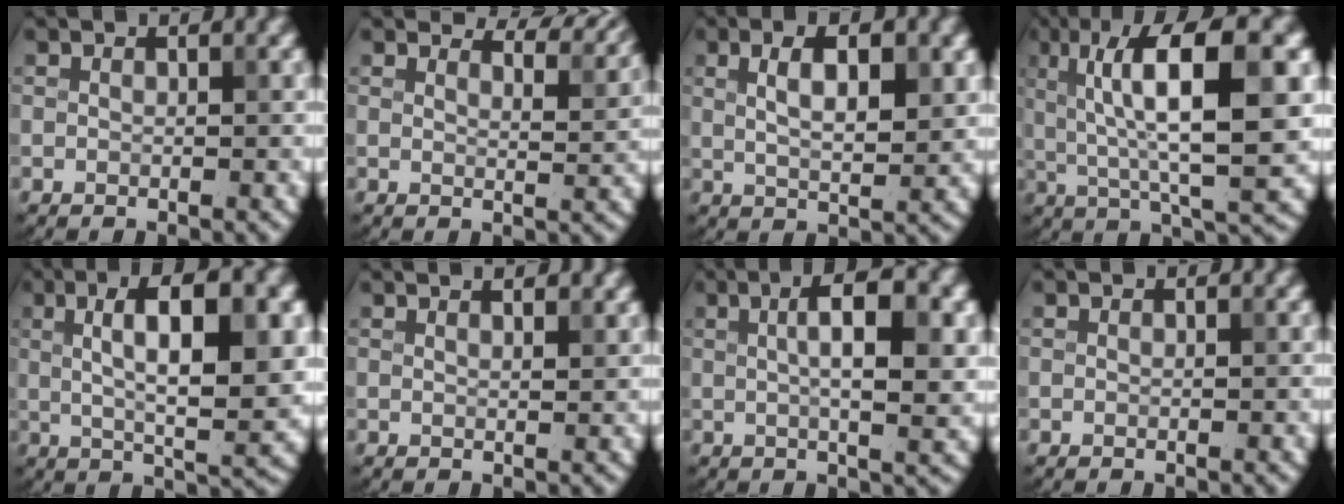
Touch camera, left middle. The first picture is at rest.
{"total": 5.6, "force": [5.2, 0.8, 1.8], "torque": [-0.030, 0.009, 0.057]}
{"total": 5.0, "force": [1.6, 1.8, 4.4], "torque": [-0.077, 0.001, 0.029]}
{"total": 10.7, "force": [2.3, 2.5, 10.1], "torque": [-0.160, 0.009, 0.042]}
{"total": 9.8, "force": [2.0, 2.8, 9.2], "torque": [-0.132, 0.005, 0.030]}
{"total": 3.9, "force": [2.8, 1.6, 2.3], "torque": [0.001, 0.029, 0.002]}
{"total": 6.1, "force": [1.2, 1.6, 5.8], "torque": [-0.084, 0.010, 0.018]}
{"total": 0.0}